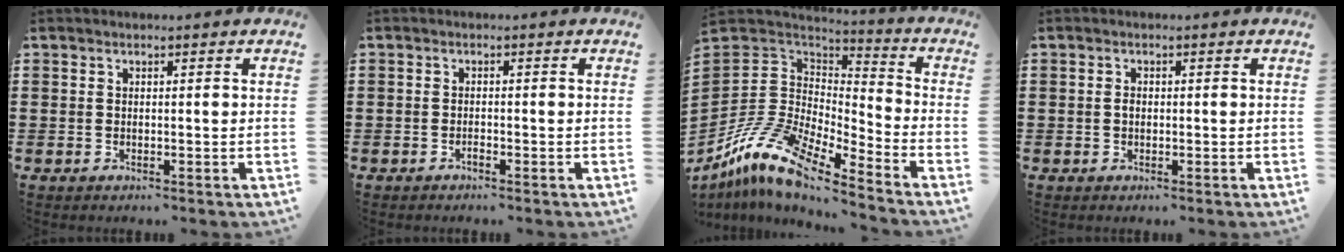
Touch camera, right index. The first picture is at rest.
{"total": 0.7, "force": [-0.7, 0.2, 0.2], "torque": [-0.007, -0.001, -0.013]}
{"total": 12.2, "force": [-9.7, 3.8, 6.4], "torque": [-0.173, 0.007, -0.205]}
{"total": 1.1, "force": [-0.1, 0.7, 0.8], "torque": [-0.018, 0.002, -0.003]}